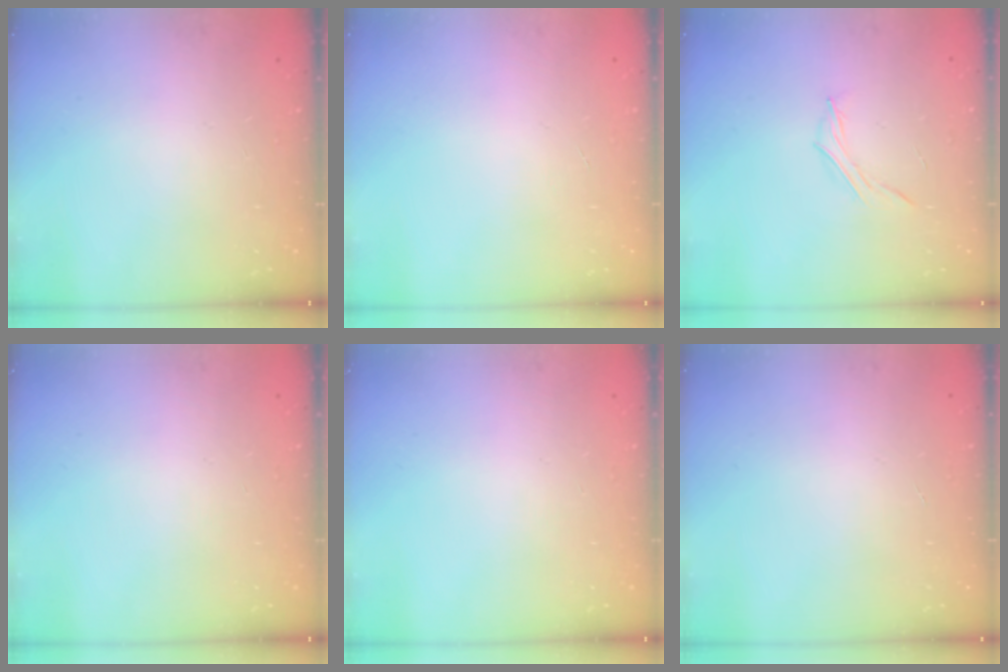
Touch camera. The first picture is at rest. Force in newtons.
{"total": 0.0}
{"total": 3.5, "press": 3.3, "slide": 1.0}
{"total": 0.0}
{"total": 0.0}
{"total": 0.0}